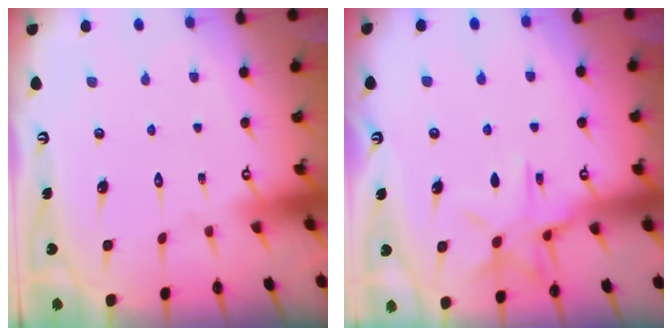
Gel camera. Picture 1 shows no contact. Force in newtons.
{"total": 11.2, "press": 11.2, "slide": 0.9}